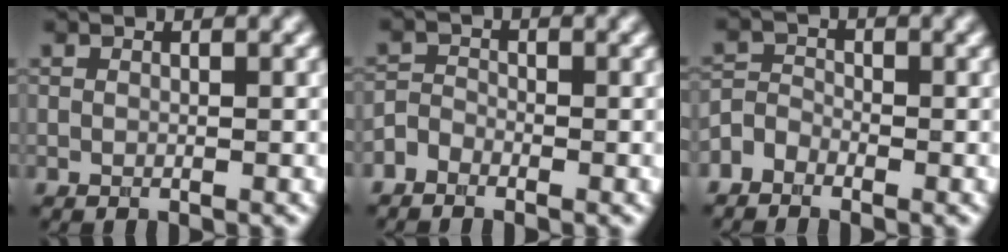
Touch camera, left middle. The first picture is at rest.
{"total": 1.6, "force": [-1.2, 0.9, 0.4], "torque": [-0.006, 0.005, -0.032]}
{"total": 2.0, "force": [-1.5, 1.1, 0.5], "torque": [-0.012, 0.006, -0.040]}